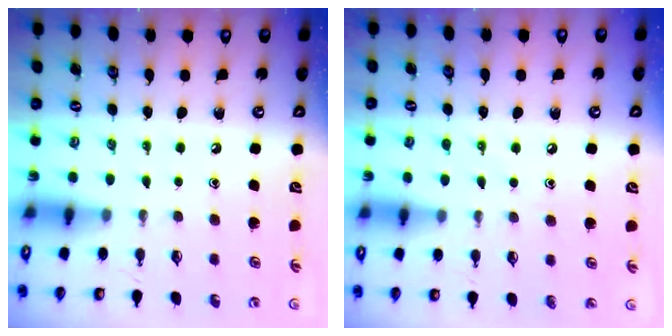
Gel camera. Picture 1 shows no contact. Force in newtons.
{"total": 6.7, "press": 6.7, "slide": 0.4}